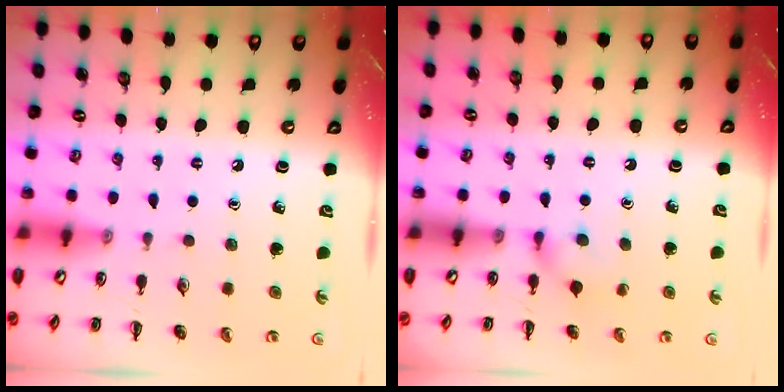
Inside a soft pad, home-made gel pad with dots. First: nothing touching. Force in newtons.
{"total": 6.0, "press": 5.6, "slide": 1.9}